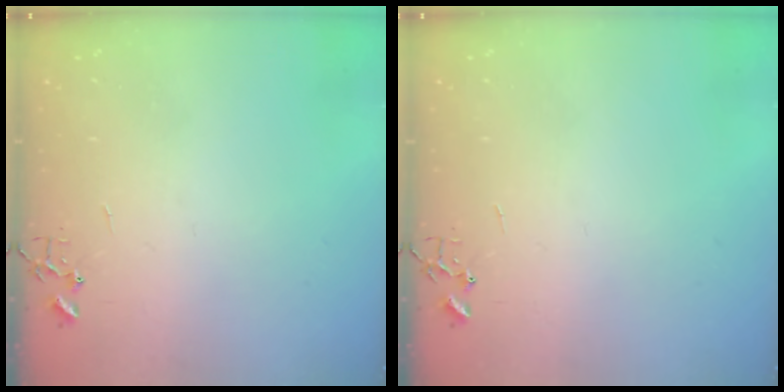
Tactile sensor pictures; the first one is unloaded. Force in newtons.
{"total": 0.0}